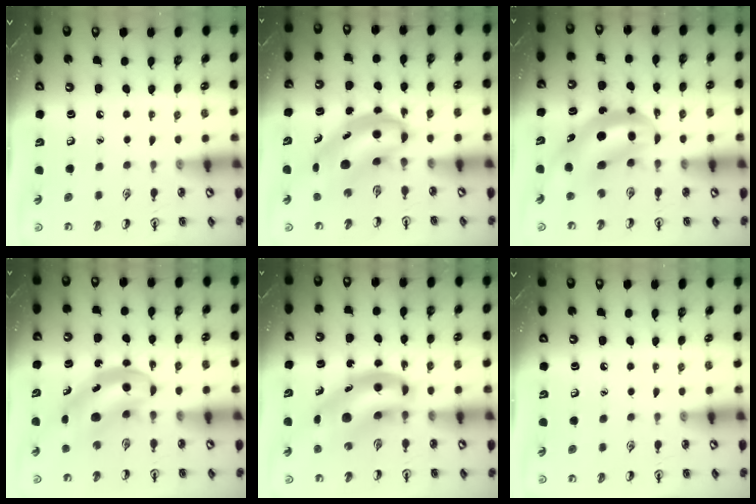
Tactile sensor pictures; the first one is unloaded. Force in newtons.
{"total": 5.7, "press": 5.6, "slide": 1.1}
{"total": 7.7, "press": 7.4, "slide": 2.0}
{"total": 7.6, "press": 7.5, "slide": 1.2}
{"total": 10.7, "press": 10.2, "slide": 3.0}
{"total": 0.0}